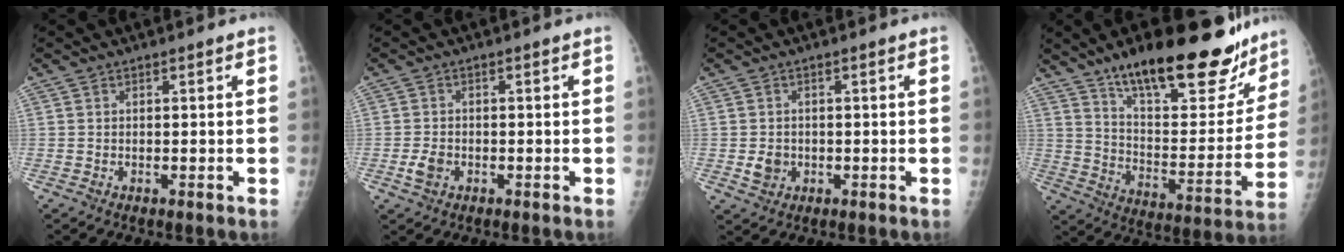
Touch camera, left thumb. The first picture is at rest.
{"total": 2.6, "force": [-0.9, 1.8, 1.6], "torque": [-0.032, 0.001, -0.016]}
{"total": 2.8, "force": [-0.4, 2.4, 1.3], "torque": [-0.014, 0.001, -0.002]}
{"total": 28.1, "force": [20.0, 9.2, 17.5], "torque": [-0.214, -0.083, 0.300]}